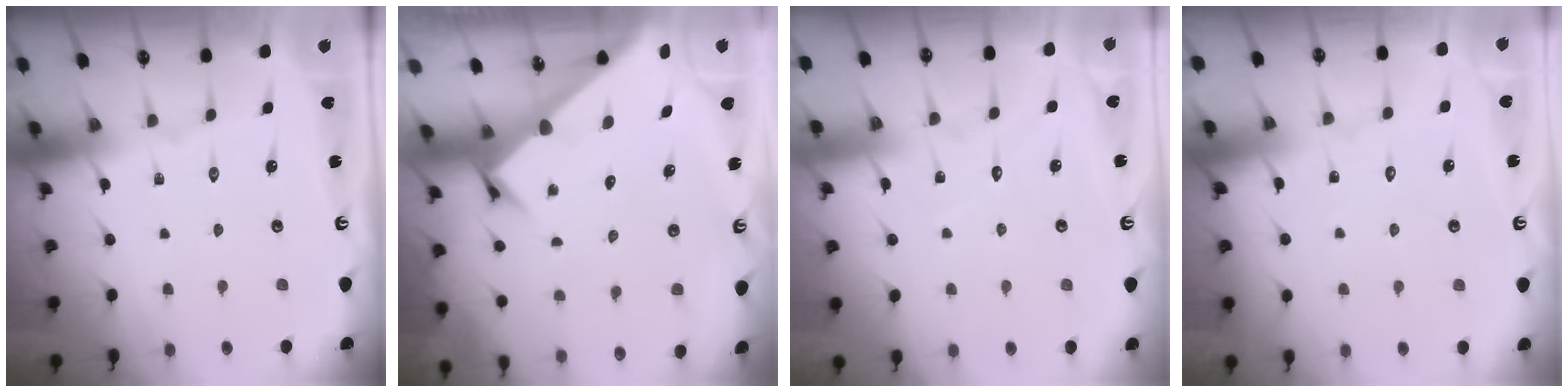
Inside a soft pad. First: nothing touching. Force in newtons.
{"total": 2.6, "press": 2.6, "slide": 0.2}
{"total": 4.9, "press": 4.9, "slide": 0.4}
{"total": 5.9, "press": 5.9, "slide": 0.4}